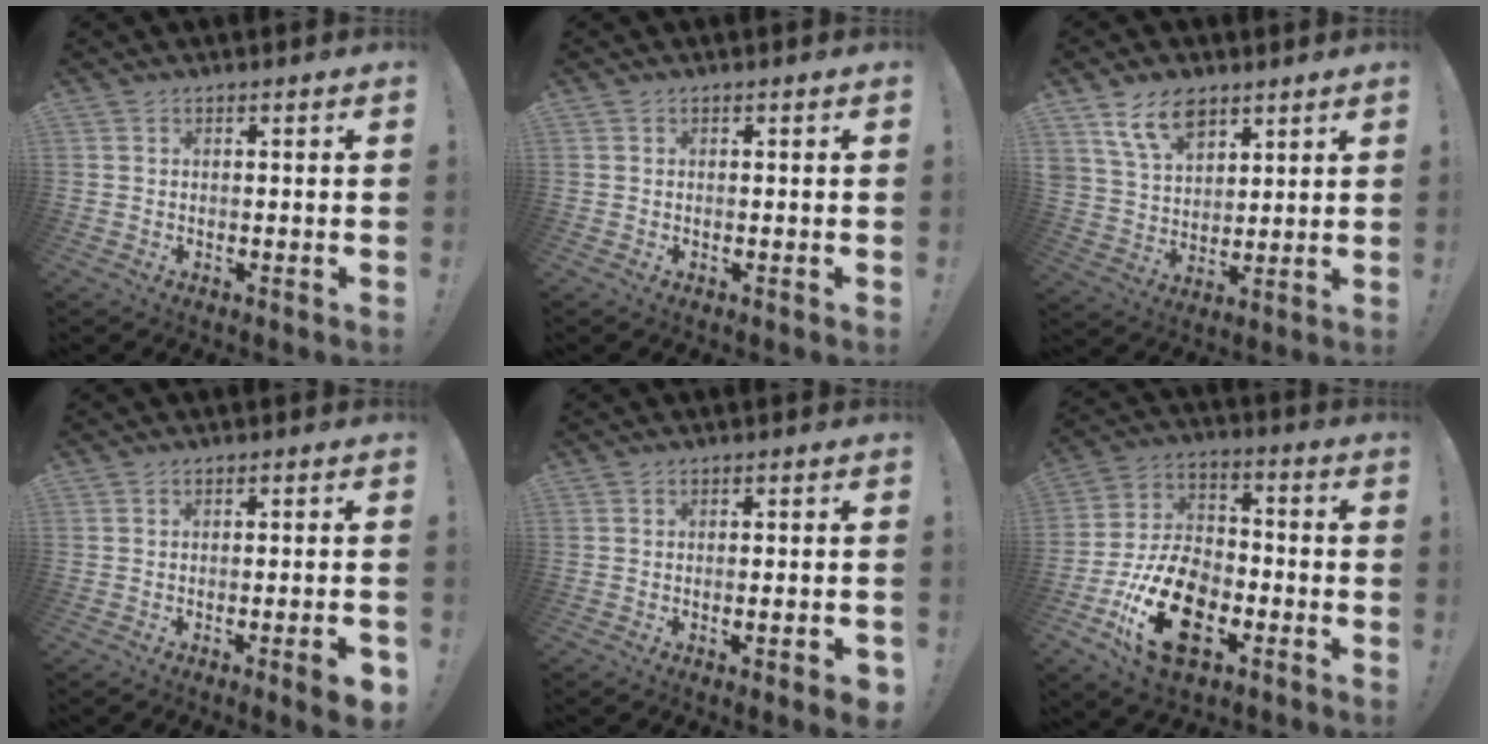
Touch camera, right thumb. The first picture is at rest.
{"total": 0.0}
{"total": 11.3, "force": [7.4, 6.8, 5.2], "torque": [-0.102, -0.028, 0.144]}
{"total": 5.1, "force": [-2.0, 0.2, 4.6], "torque": [-0.066, 0.003, -0.029]}
{"total": 3.4, "force": [-1.2, 0.1, 3.1], "torque": [-0.044, 0.000, -0.017]}
{"total": 20.7, "force": [-8.6, 12.5, 14.0], "torque": [-0.258, 0.057, -0.140]}